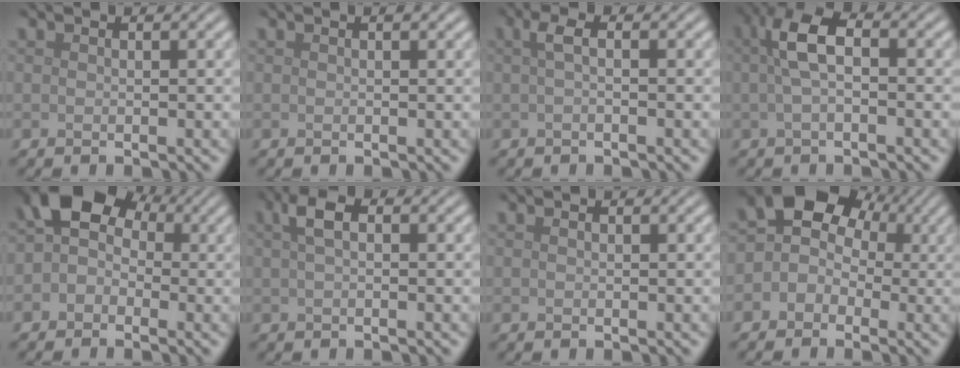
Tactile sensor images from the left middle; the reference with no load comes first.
{"total": 0.6, "force": [0.4, 0.1, 0.4], "torque": [-0.005, 0.003, 0.005]}
{"total": 1.6, "force": [0.2, 0.4, 1.5], "torque": [-0.032, 0.007, 0.003]}
{"total": 3.7, "force": [0.3, 1.4, 3.4], "torque": [-0.071, 0.012, 0.000]}
{"total": 6.4, "force": [0.7, 4.9, 4.1], "torque": [-0.049, 0.019, -0.008]}
{"total": 2.2, "force": [0.7, 1.0, 1.9], "torque": [-0.036, 0.010, 0.008]}
{"total": 0.0}
{"total": 6.6, "force": [1.2, 5.4, 3.6], "torque": [-0.042, 0.020, -0.017]}